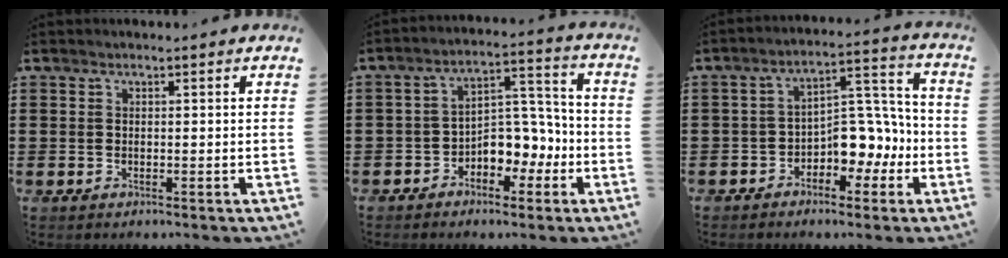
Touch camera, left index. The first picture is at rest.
{"total": 6.0, "force": [-3.1, 4.3, 2.8], "torque": [-0.056, 0.009, -0.061]}
{"total": 6.7, "force": [-2.8, 4.6, 4.1], "torque": [-0.072, -0.002, -0.057]}